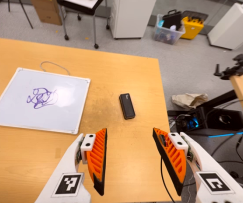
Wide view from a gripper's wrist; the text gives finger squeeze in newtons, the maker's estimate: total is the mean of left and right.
{"total": 0.0}